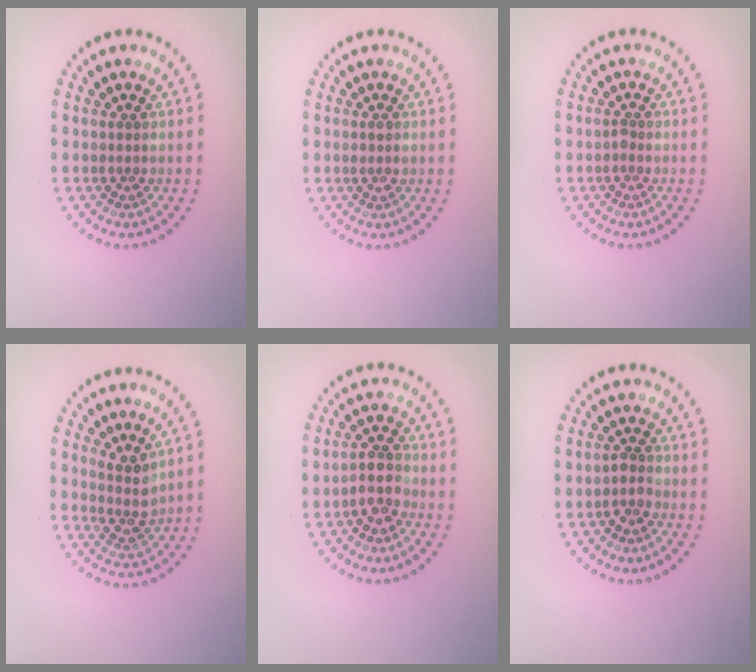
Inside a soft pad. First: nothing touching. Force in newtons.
{"total": 0.8, "press": 0.8, "slide": 0.3}
{"total": 0.6, "press": 0.5, "slide": 0.3}
{"total": 2.6, "press": 2.1, "slide": 1.6}
{"total": 2.5, "press": 2.2, "slide": 1.2}
{"total": 1.5, "press": 1.3, "slide": 0.8}